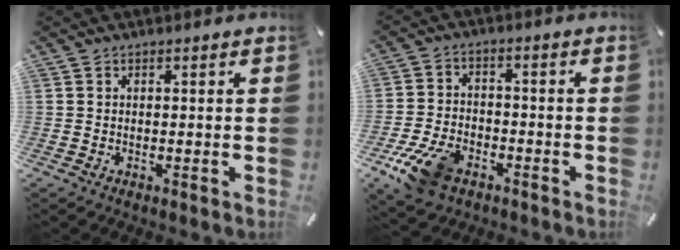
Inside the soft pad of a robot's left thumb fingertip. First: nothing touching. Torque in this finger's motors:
{"motor_torque": [-0.55, 1.09, 0.82, 0.82, 0.10]}